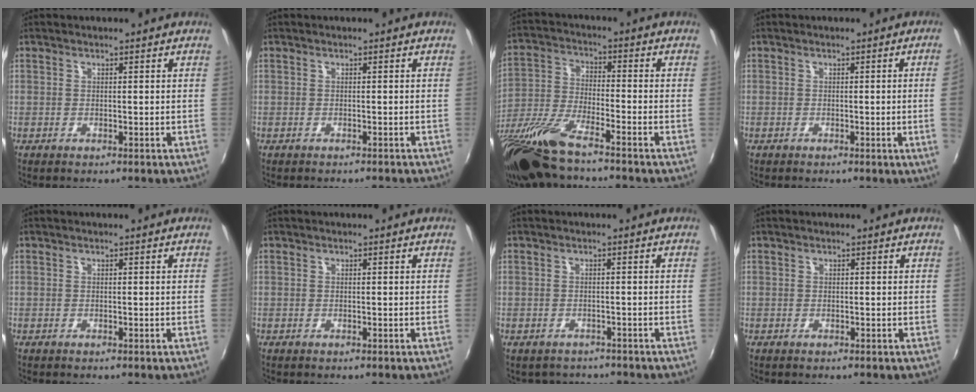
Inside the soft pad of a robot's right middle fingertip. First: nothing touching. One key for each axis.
{"total": 1.5, "fx": -1.4, "fy": 0.3, "fz": 0.5, "tx": -0.015, "ty": -0.009, "tz": -0.019}
{"total": 15.0, "fx": -11.5, "fy": 2.4, "fz": 9.3, "tx": -0.201, "ty": -0.041, "tz": -0.225}
{"total": 3.2, "fx": -0.1, "fy": -1.7, "fz": 2.6, "tx": -0.041, "ty": -0.012, "tz": 0.004}
{"total": 0.0}
{"total": 0.0}
{"total": 3.4, "fx": -2.9, "fy": 1.6, "fz": 0.3, "tx": -0.013, "ty": -0.008, "tz": -0.040}
{"total": 0.0}